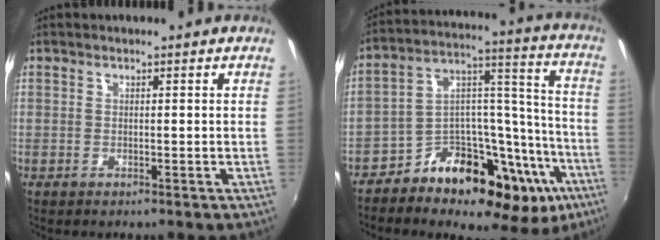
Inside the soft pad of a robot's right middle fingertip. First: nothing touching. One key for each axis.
{"total": 22.5, "fx": -13.7, "fy": 12.1, "fz": 13.1, "tx": -0.170, "ty": 0.056, "tz": -0.197}